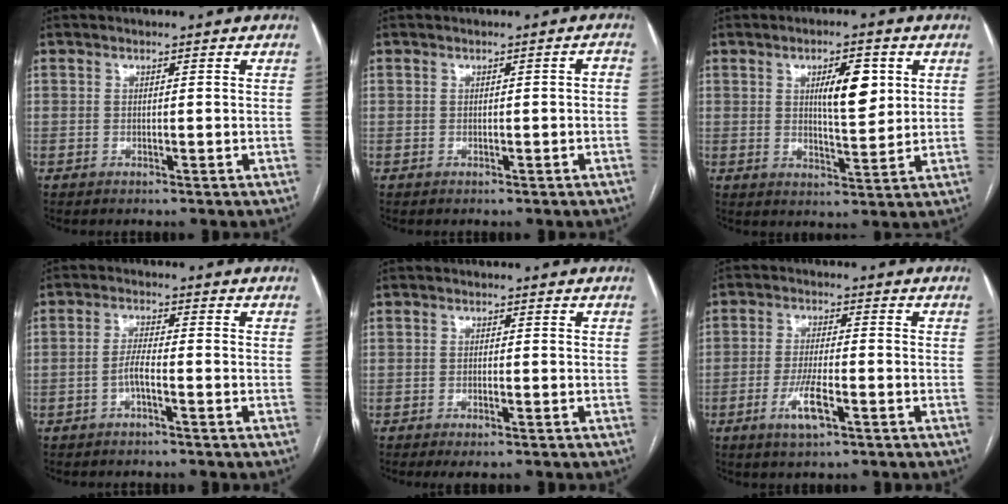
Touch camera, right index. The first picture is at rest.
{"total": 1.2, "force": [-0.3, 0.3, 1.1], "torque": [-0.012, 0.008, -0.001]}
{"total": 7.4, "force": [2.3, 2.1, 6.7], "torque": [-0.106, 0.002, 0.039]}
{"total": 2.6, "force": [-1.2, 0.3, 2.4], "torque": [-0.045, 0.004, -0.026]}
{"total": 1.7, "force": [-0.9, 0.3, 1.4], "torque": [-0.024, -0.004, -0.012]}
{"total": 5.5, "force": [-2.5, 1.0, 4.8], "torque": [-0.097, -0.005, -0.044]}